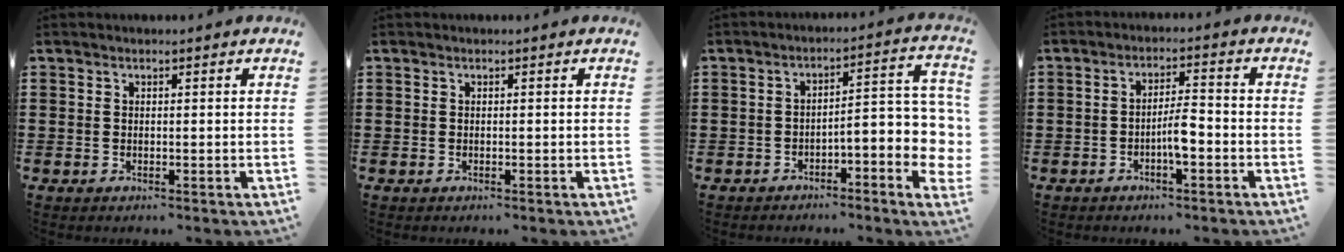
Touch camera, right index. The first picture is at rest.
{"total": 0.0}
{"total": 4.3, "force": [-2.6, 1.0, 3.3], "torque": [-0.050, -0.013, -0.055]}
{"total": 4.4, "force": [-1.5, 1.0, 4.0], "torque": [-0.076, 0.004, -0.030]}